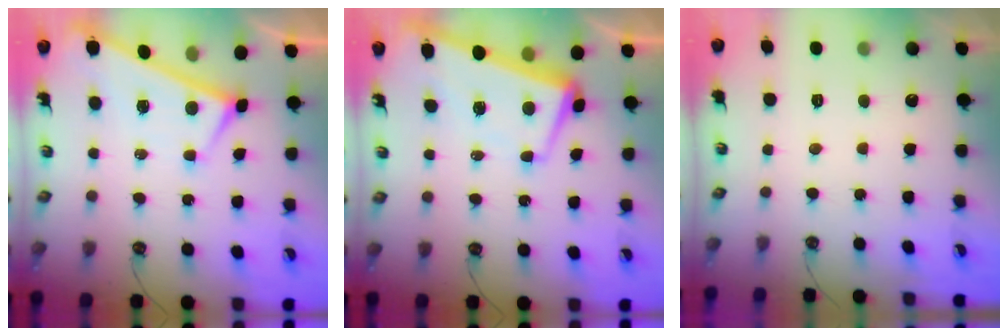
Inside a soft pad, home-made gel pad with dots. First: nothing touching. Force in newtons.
{"total": 1.7, "press": 0.4, "slide": 1.7}
{"total": 0.0}